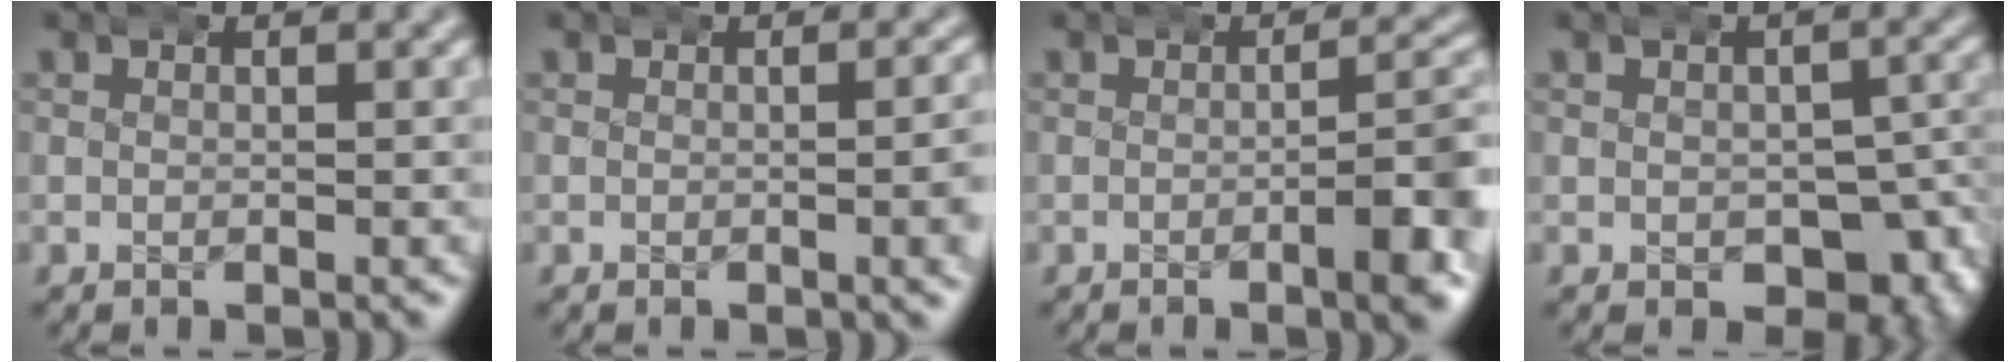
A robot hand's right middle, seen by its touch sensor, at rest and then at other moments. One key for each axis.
{"total": 1.9, "fx": 0.0, "fy": 0.4, "fz": 1.9, "tx": -0.024, "ty": 0.007, "tz": -0.003}
{"total": 5.5, "fx": -1.3, "fy": 1.6, "fz": 5.1, "tx": -0.061, "ty": 0.000, "tz": -0.018}
{"total": 4.9, "fx": -1.8, "fy": 3.2, "fz": 3.3, "tx": -0.034, "ty": -0.012, "tz": -0.018}